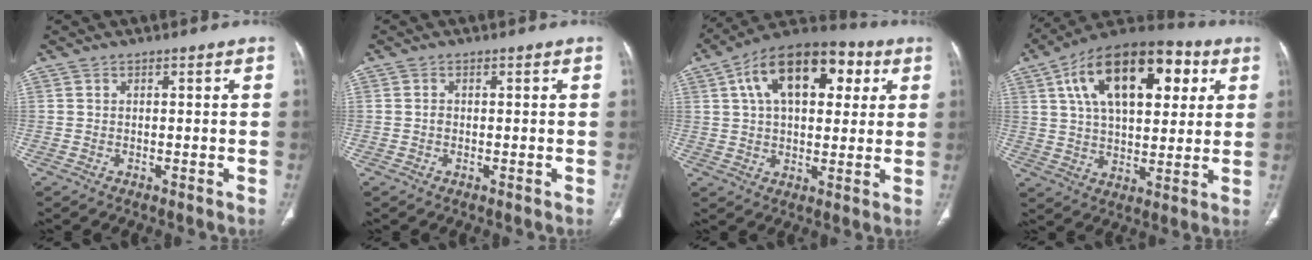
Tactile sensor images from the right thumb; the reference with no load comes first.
{"total": 0.7, "force": [-0.2, 0.5, 0.4], "torque": [-0.006, 0.002, -0.006]}
{"total": 19.2, "force": [6.4, 10.7, 14.6], "torque": [-0.200, 0.017, 0.092]}
{"total": 23.3, "force": [8.0, 12.4, 18.1], "torque": [-0.264, 0.008, 0.124]}